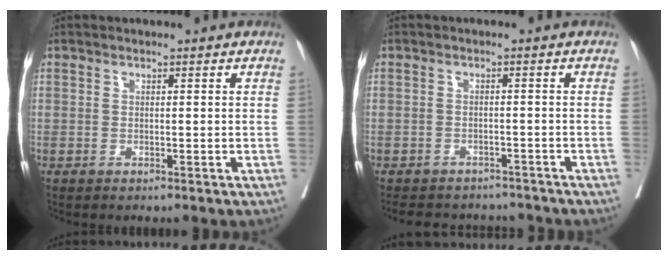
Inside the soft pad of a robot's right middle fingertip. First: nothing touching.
{"total": 9.1, "force": [-8.4, 3.2, 1.6], "torque": [-0.025, 0.010, -0.101]}